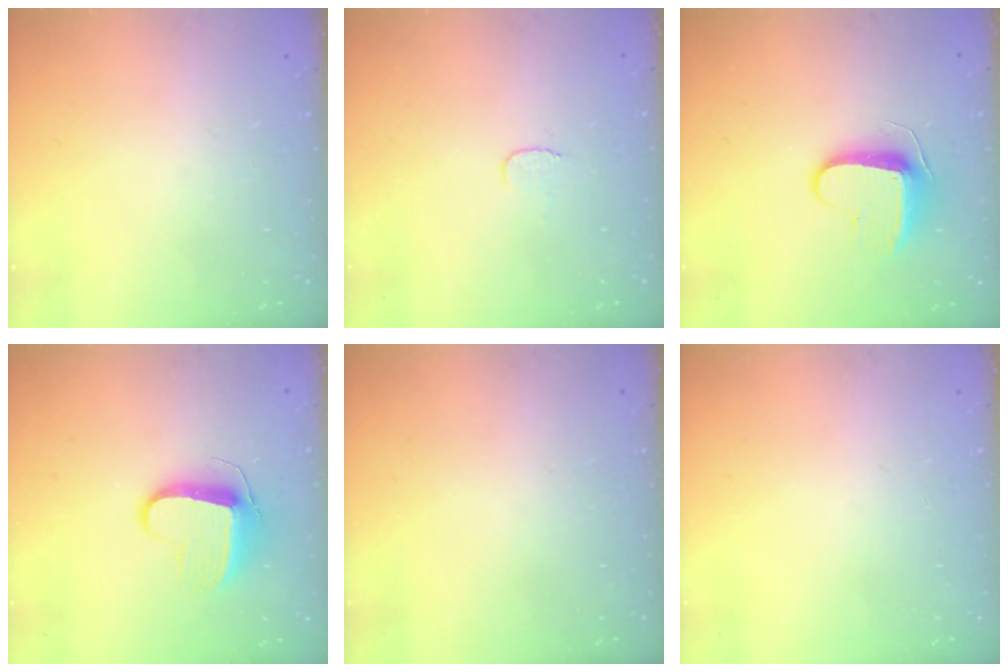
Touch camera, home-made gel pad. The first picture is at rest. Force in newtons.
{"total": 3.6, "press": 3.6, "slide": 0.4}
{"total": 9.1, "press": 9.1, "slide": 0.8}
{"total": 9.2, "press": 9.2, "slide": 0.3}
{"total": 0.0}
{"total": 0.0}